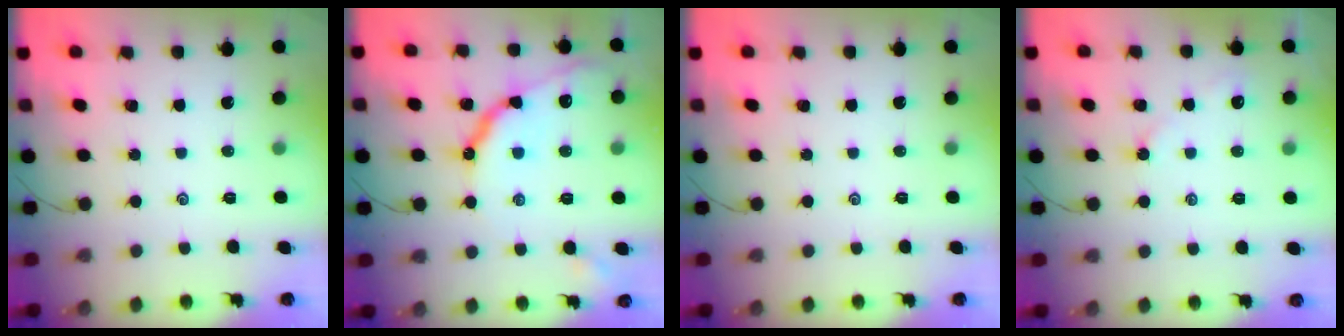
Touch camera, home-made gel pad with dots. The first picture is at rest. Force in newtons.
{"total": 12.5, "press": 12.4, "slide": 1.3}
{"total": 0.0}
{"total": 2.3, "press": 2.3, "slide": 0.3}